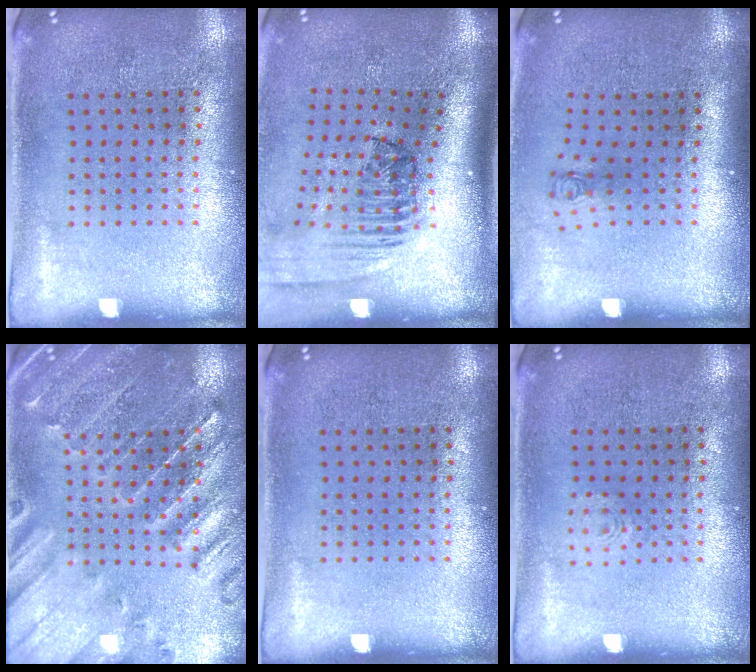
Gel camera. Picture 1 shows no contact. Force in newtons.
{"total": 2.4, "press": 1.7, "slide": 1.7}
{"total": 0.8, "press": 0.4, "slide": 0.7}
{"total": 1.1, "press": 1.1, "slide": 0.3}
{"total": 0.0}
{"total": 0.8, "press": 0.8, "slide": 0.1}